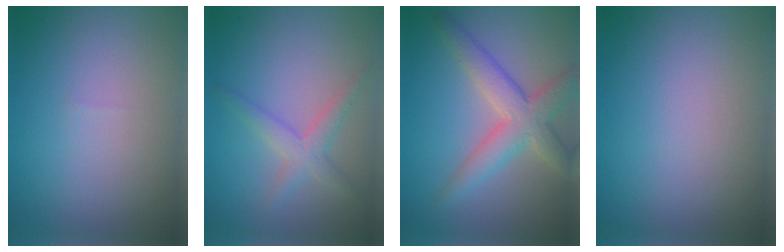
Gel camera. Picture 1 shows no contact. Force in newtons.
{"total": 2.4, "press": 2.4, "slide": 0.1}
{"total": 5.0, "press": 5.0, "slide": 0.3}
{"total": 0.0}